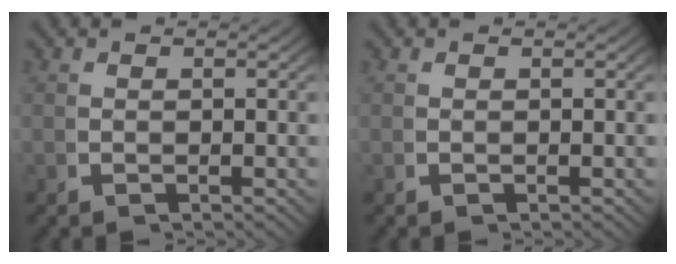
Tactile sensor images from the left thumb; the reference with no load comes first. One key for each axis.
{"total": 0.0}